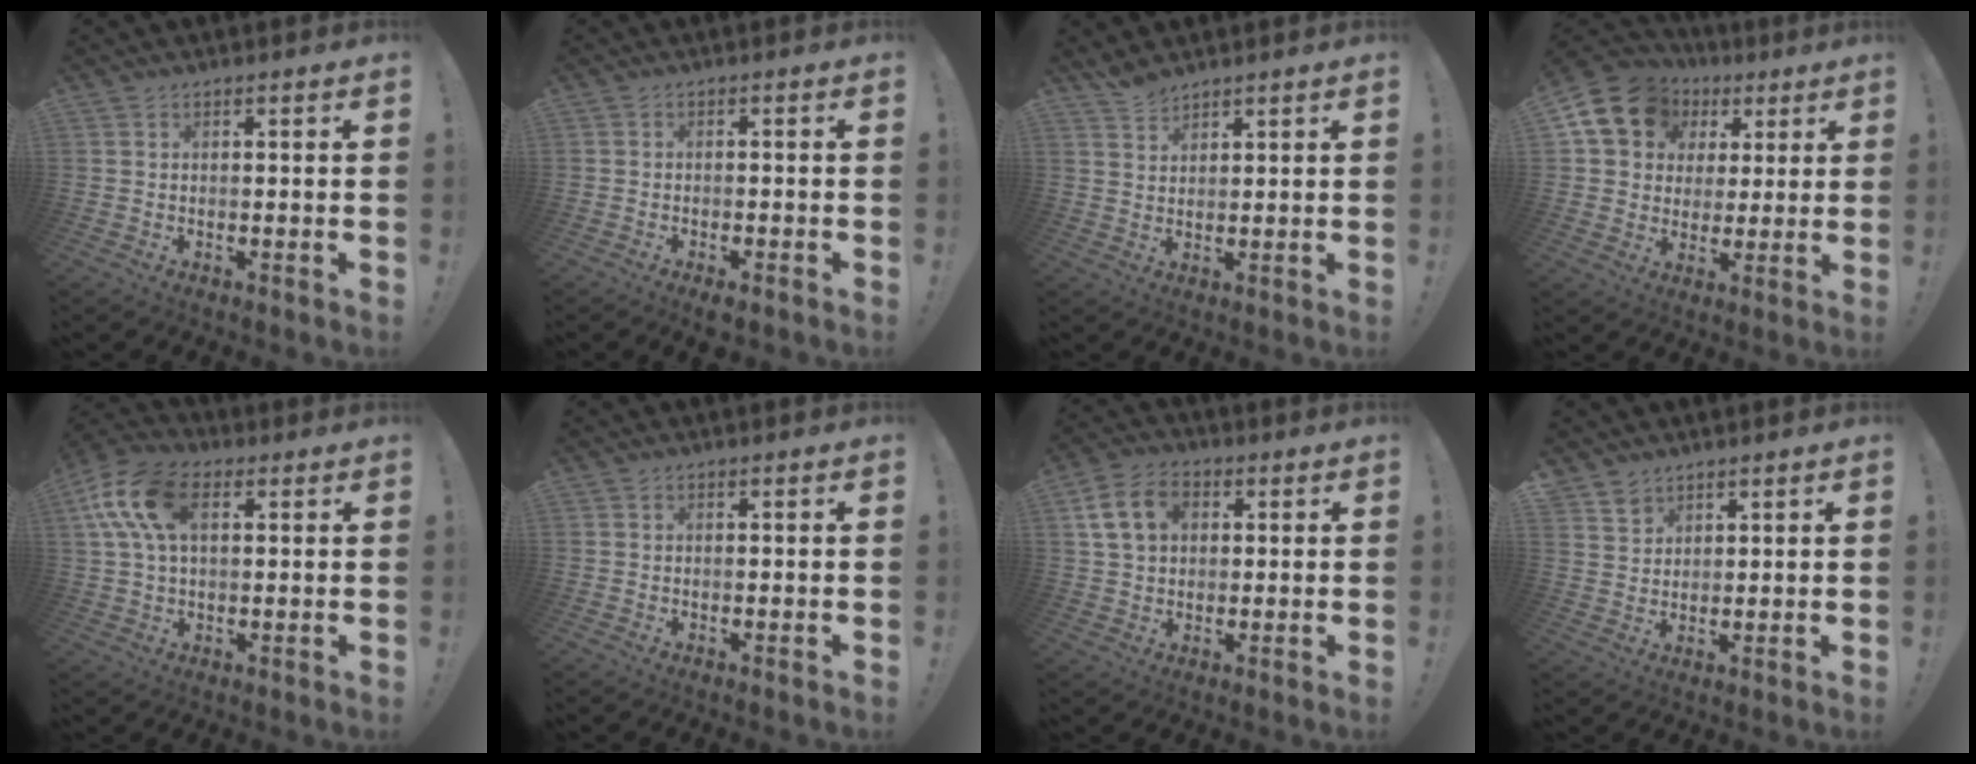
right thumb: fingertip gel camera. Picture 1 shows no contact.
{"total": 2.1, "force": [-1.8, 0.1, 1.1], "torque": [-0.012, 0.005, -0.030]}
{"total": 3.7, "force": [3.4, 1.1, 1.0], "torque": [-0.019, -0.021, 0.064]}
{"total": 14.6, "force": [5.9, 11.9, 6.2], "torque": [-0.091, -0.023, 0.118]}
{"total": 15.0, "force": [4.5, 9.1, 11.0], "torque": [-0.210, 0.003, 0.088]}
{"total": 0.0}
{"total": 11.9, "force": [3.4, 8.6, 7.6], "torque": [-0.135, 0.004, 0.067]}
{"total": 4.1, "force": [3.2, 2.4, 0.5], "torque": [-0.013, -0.020, 0.063]}